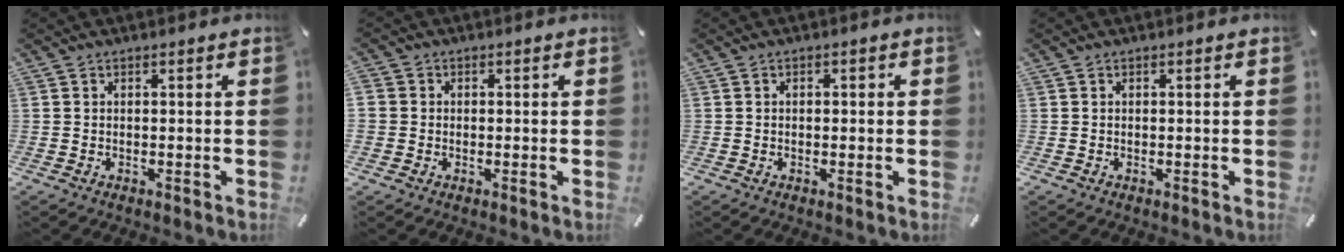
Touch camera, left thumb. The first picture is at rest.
{"total": 2.6, "force": [-0.2, 2.6, 0.2], "torque": [-0.003, 0.006, -0.005]}
{"total": 1.0, "force": [-0.2, 0.7, 0.7], "torque": [-0.013, 0.003, -0.005]}
{"total": 0.0}